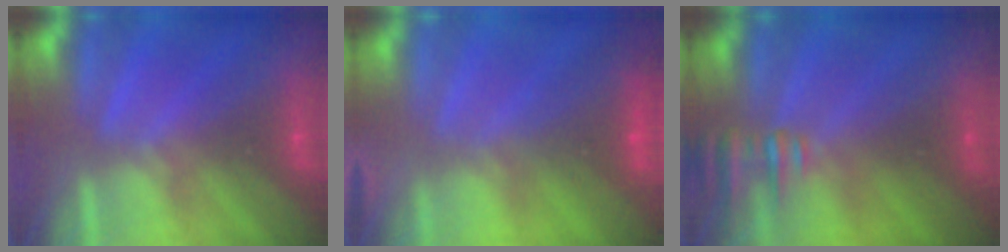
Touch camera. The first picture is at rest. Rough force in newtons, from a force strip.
{"total": 5.8}
{"total": 7.8}